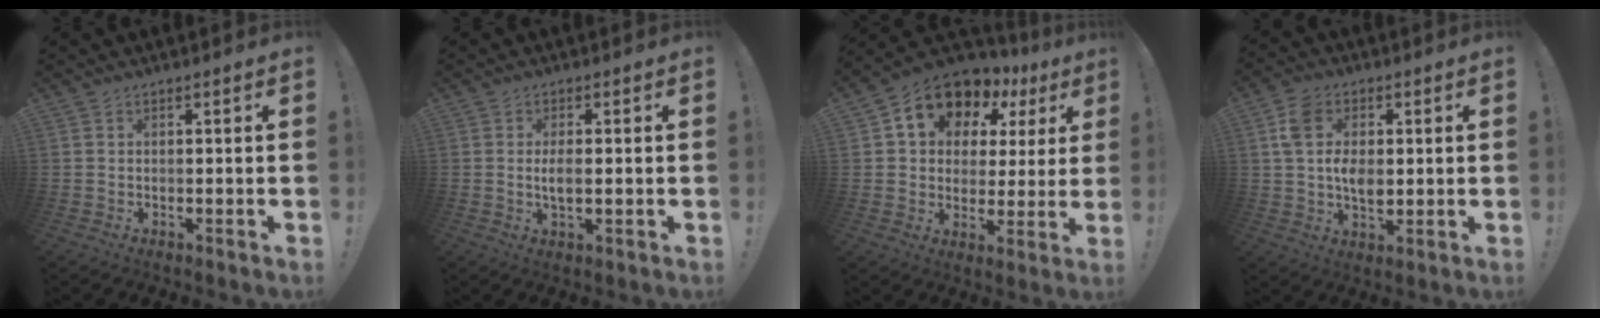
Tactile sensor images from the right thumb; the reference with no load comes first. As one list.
[{"total": 3.7, "force": [-0.4, 1.0, 3.5], "torque": [-0.069, 0.000, -0.010]}, {"total": 12.8, "force": [8.0, 8.2, 5.7], "torque": [-0.095, -0.056, 0.145]}, {"total": 10.6, "force": [1.1, 7.9, 7.0], "torque": [-0.125, 0.001, 0.022]}]